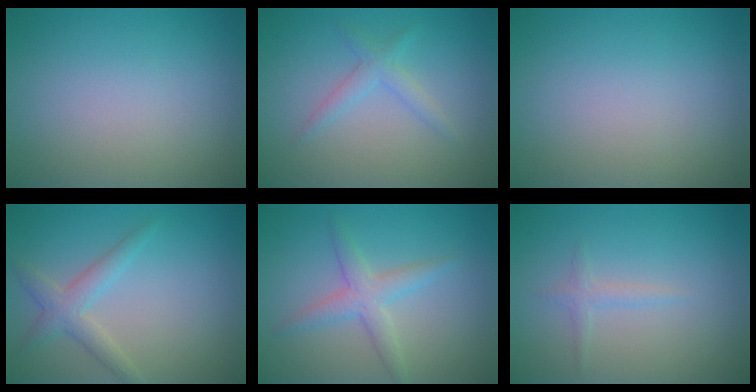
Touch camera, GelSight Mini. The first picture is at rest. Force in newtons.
{"total": 1.7, "press": 1.7, "slide": 0.1}
{"total": 0.0}
{"total": 2.6, "press": 2.6, "slide": 0.0}
{"total": 2.7, "press": 2.7, "slide": 0.0}
{"total": 1.0, "press": 1.0, "slide": 0.1}